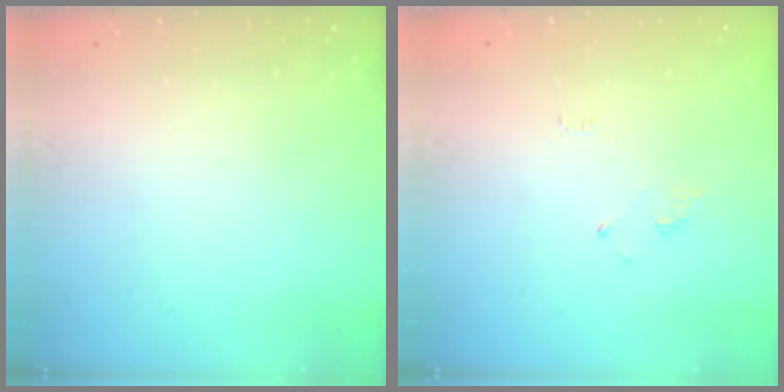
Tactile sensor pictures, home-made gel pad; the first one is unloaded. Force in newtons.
{"total": 2.6, "press": 2.6, "slide": 0.4}